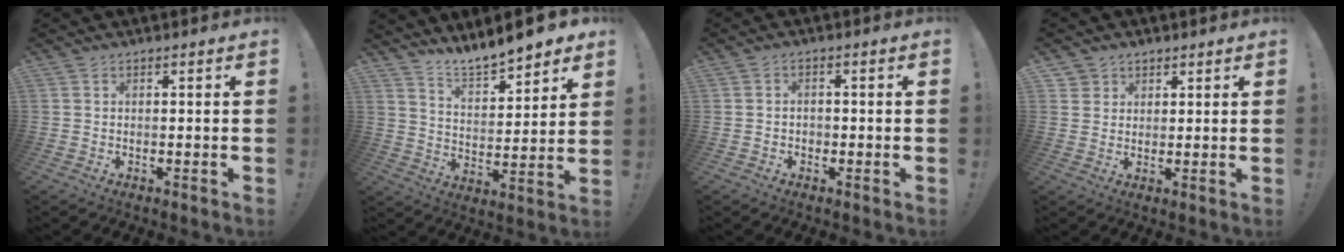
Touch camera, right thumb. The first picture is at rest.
{"total": 10.3, "force": [9.8, 1.3, 2.9], "torque": [-0.063, -0.084, 0.176]}
{"total": 1.9, "force": [-0.9, 1.4, 0.9], "torque": [-0.014, 0.007, -0.016]}
{"total": 3.2, "force": [1.9, 2.6, 0.1], "torque": [0.004, -0.010, 0.034]}